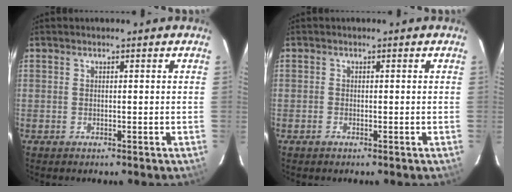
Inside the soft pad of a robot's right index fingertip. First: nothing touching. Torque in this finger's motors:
{"motor_torque": [0.17, -0.03, -0.01, 0.01]}